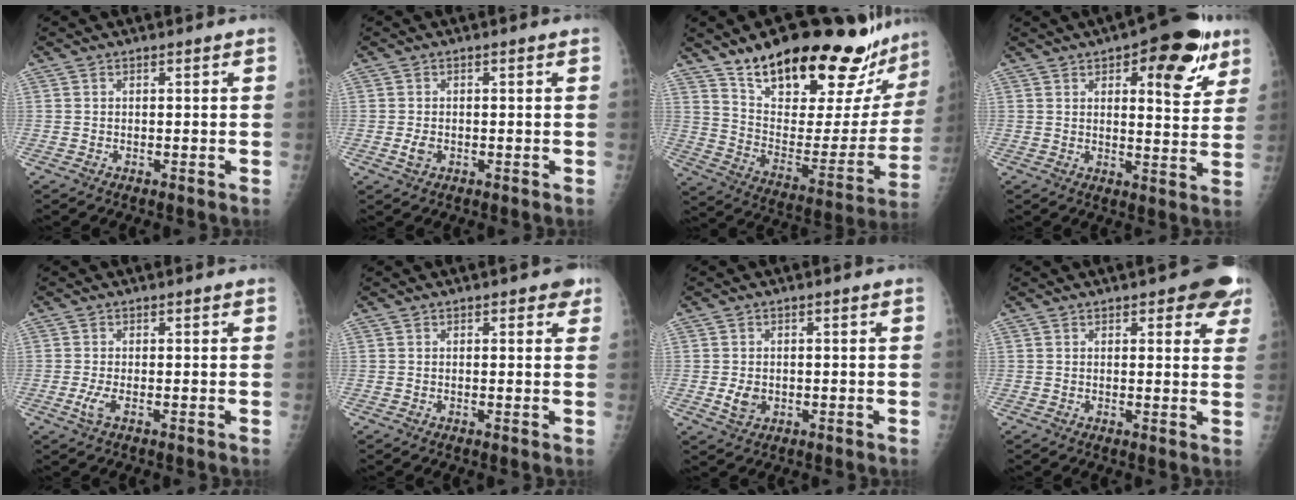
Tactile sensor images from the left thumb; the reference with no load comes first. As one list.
[{"total": 1.9, "force": [-0.4, 1.2, 1.3], "torque": [-0.026, 0.002, -0.007]}, {"total": 30.1, "force": [23.1, 9.2, 17.0], "torque": [-0.218, -0.102, 0.342]}, {"total": 14.6, "force": [7.5, 6.0, 11.0], "torque": [-0.101, -0.024, 0.096]}, {"total": 2.3, "force": [-0.4, 0.6, 2.1], "torque": [-0.050, -0.005, -0.011]}, {"total": 2.6, "force": [1.5, 1.4, 1.6], "torque": [-0.002, -0.002, 0.013]}, {"total": 3.0, "force": [-0.4, 2.3, 2.0], "torque": [-0.033, -0.002, -0.002]}, {"total": 7.3, "force": [4.3, 3.1, 5.1], "torque": [-0.023, -0.013, 0.044]}]